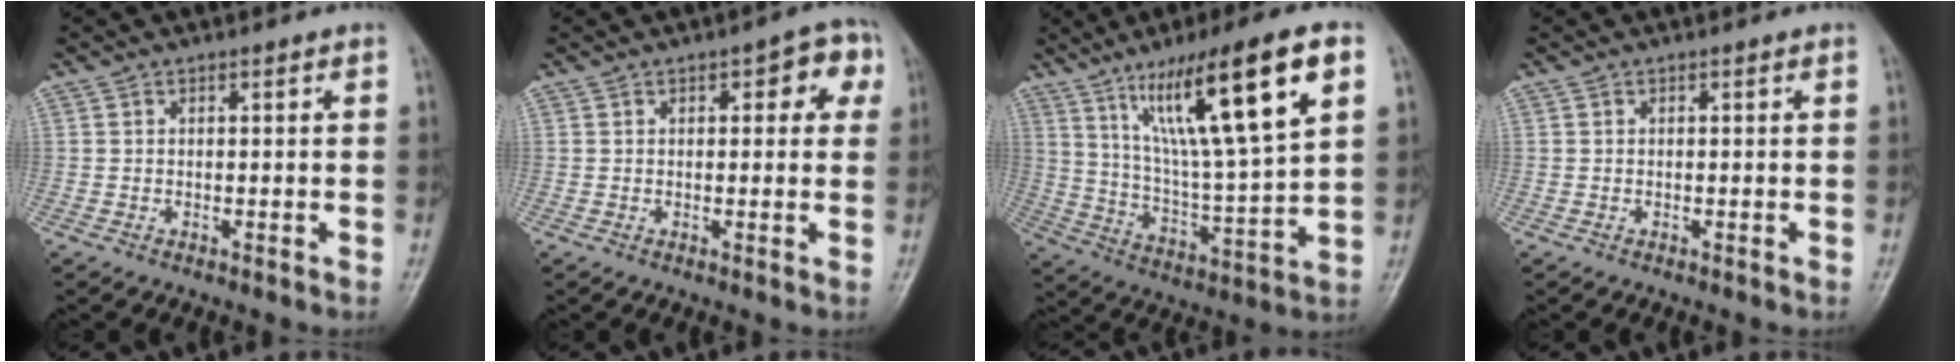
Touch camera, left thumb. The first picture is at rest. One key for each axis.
{"total": 5.7, "fx": 2.0, "fy": 2.8, "fz": 4.5, "tx": -0.025, "ty": 0.002, "tz": 0.015}
{"total": 21.5, "fx": 10.0, "fy": 3.4, "fz": 18.8, "tx": -0.303, "ty": -0.024, "tz": 0.175}
{"total": 0.0}